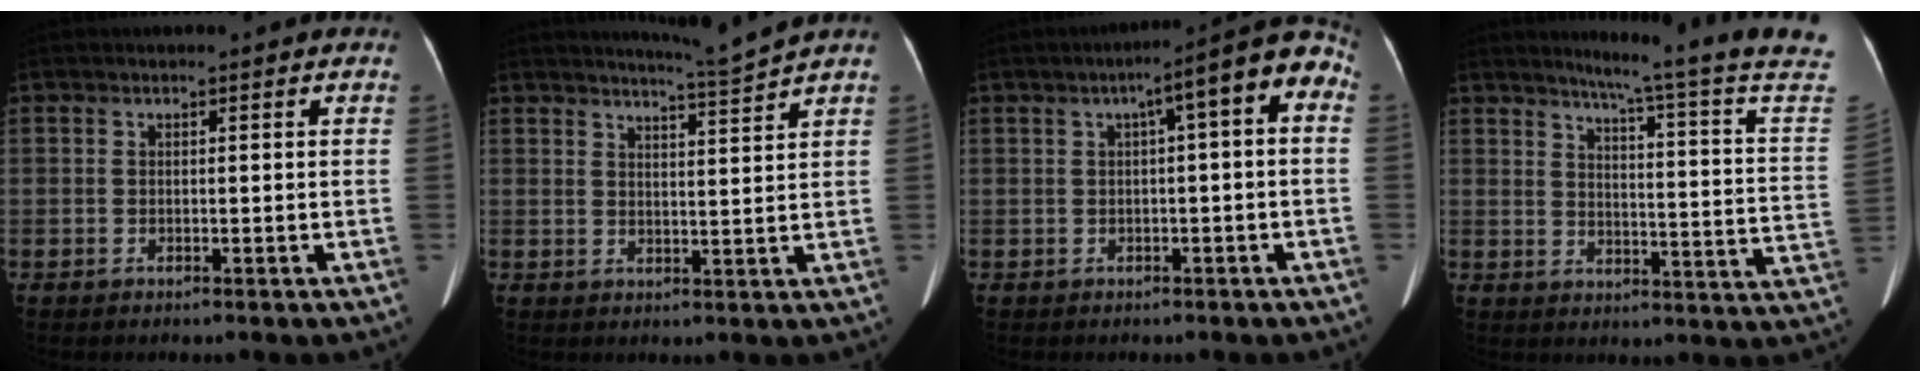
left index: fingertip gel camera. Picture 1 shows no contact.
{"total": 4.7, "force": [4.2, -2.1, 0.4], "torque": [-0.016, -0.023, 0.073]}
{"total": 8.0, "force": [1.8, 1.3, 7.7], "torque": [-0.095, 0.037, 0.012]}
{"total": 18.2, "force": [15.9, -3.3, 8.1], "torque": [-0.121, -0.097, 0.182]}